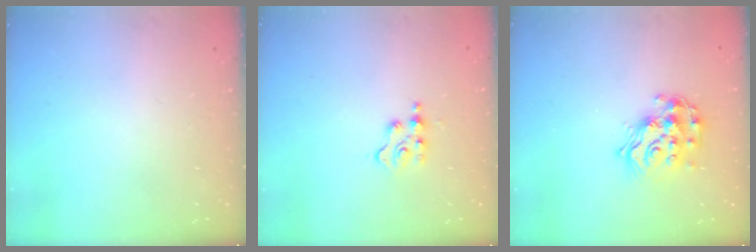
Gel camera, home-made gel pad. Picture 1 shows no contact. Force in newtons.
{"total": 3.5, "press": 3.5, "slide": 0.4}
{"total": 14.9, "press": 14.9, "slide": 1.0}